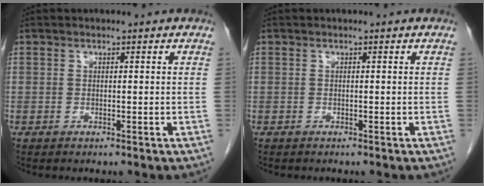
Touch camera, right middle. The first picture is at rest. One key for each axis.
{"total": 0.0}